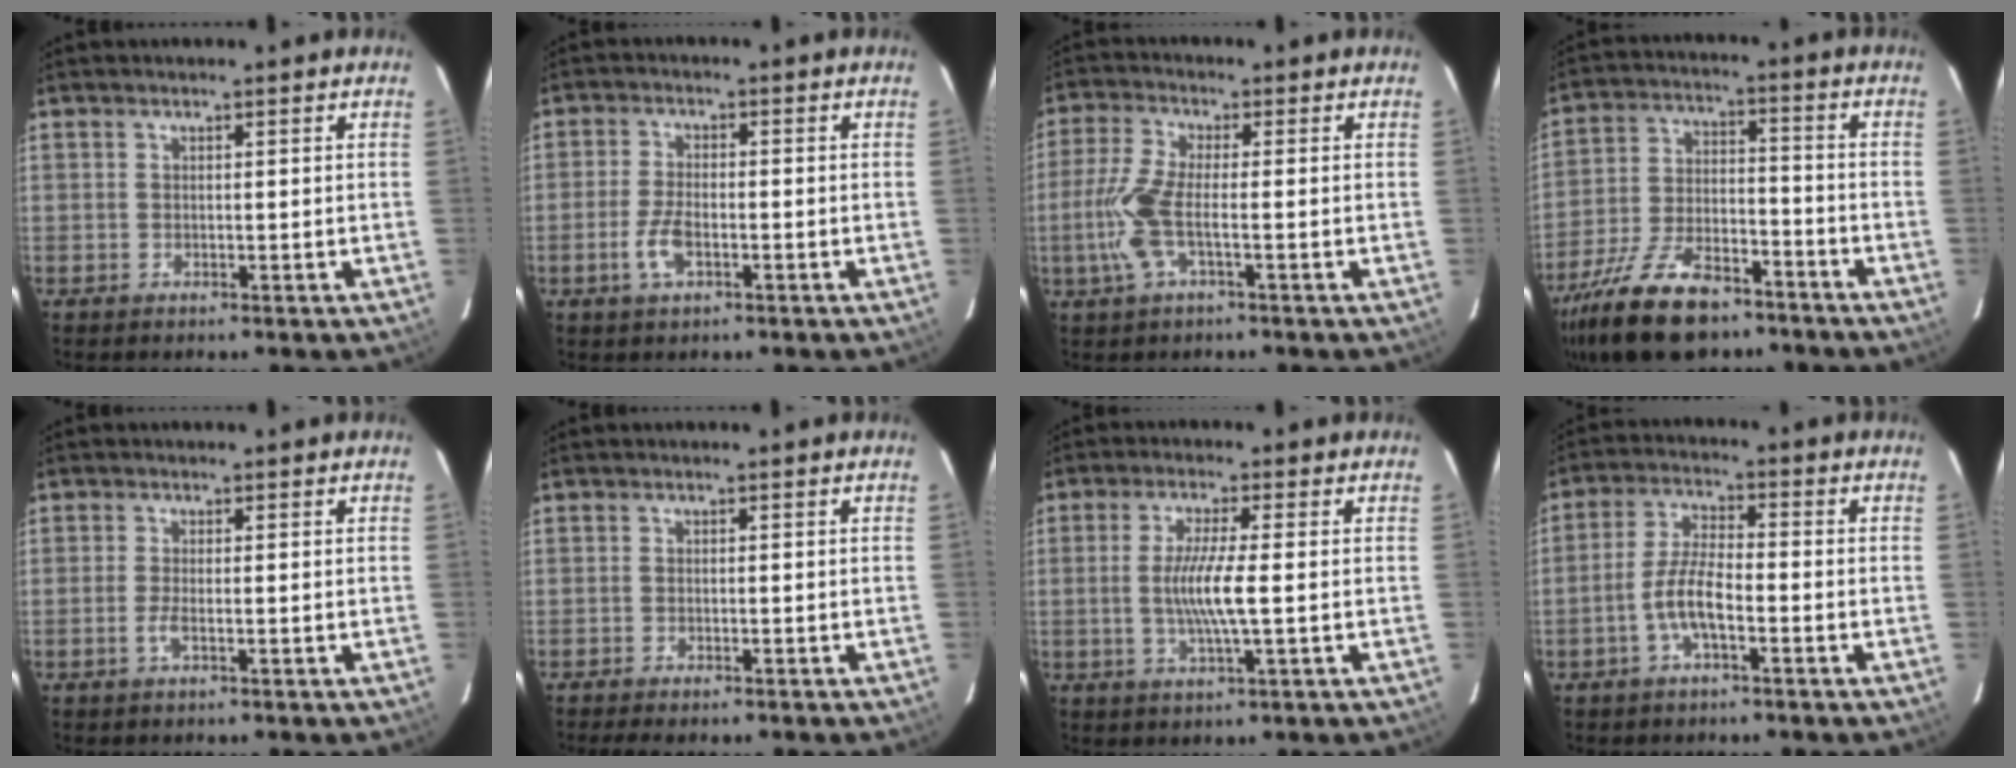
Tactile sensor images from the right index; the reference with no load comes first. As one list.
[{"total": 5.0, "force": [-2.1, 2.2, 3.9], "torque": [-0.088, -0.002, -0.039]}, {"total": 7.8, "force": [-2.1, 1.8, 7.3], "torque": [-0.168, -0.003, -0.042]}, {"total": 20.3, "force": [-14.5, 8.8, 11.1], "torque": [-0.237, -0.022, -0.242]}, {"total": 1.8, "force": [-0.8, 0.2, 1.6], "torque": [-0.034, -0.003, -0.015]}, {"total": 4.2, "force": [-3.6, 0.9, 2.1], "torque": [-0.046, -0.016, -0.054]}, {"total": 7.0, "force": [-0.6, 0.0, 7.0], "torque": [-0.132, -0.008, -0.012]}, {"total": 6.4, "force": [-2.9, 1.8, 5.5], "torque": [-0.117, 0.009, -0.054]}]